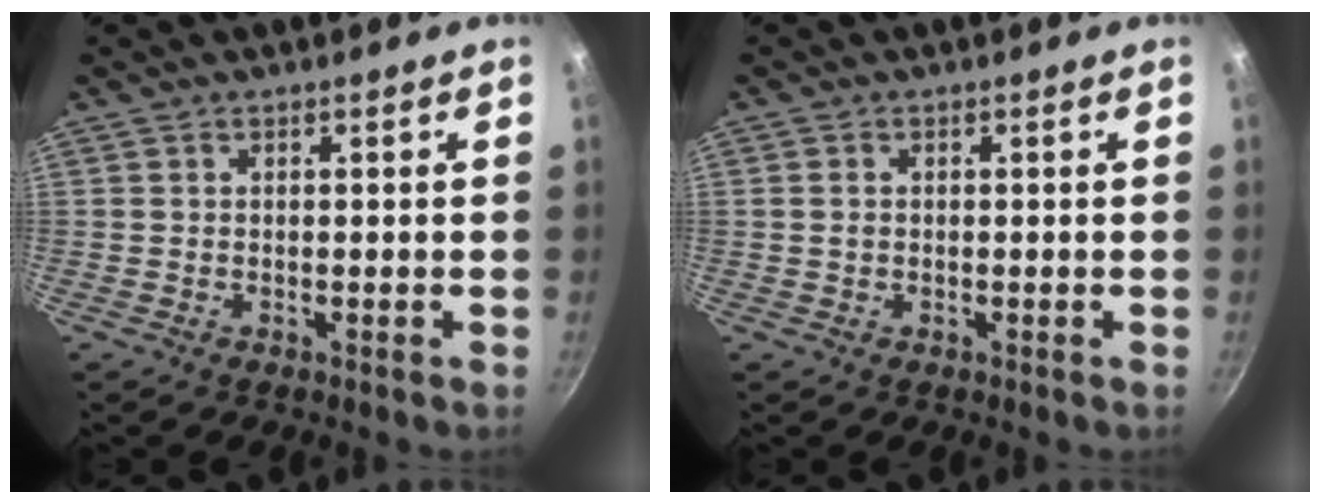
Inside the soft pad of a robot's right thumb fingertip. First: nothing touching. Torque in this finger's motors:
{"motor_torque": [0.23, -0.05, -0.50, 0.06, -0.07]}